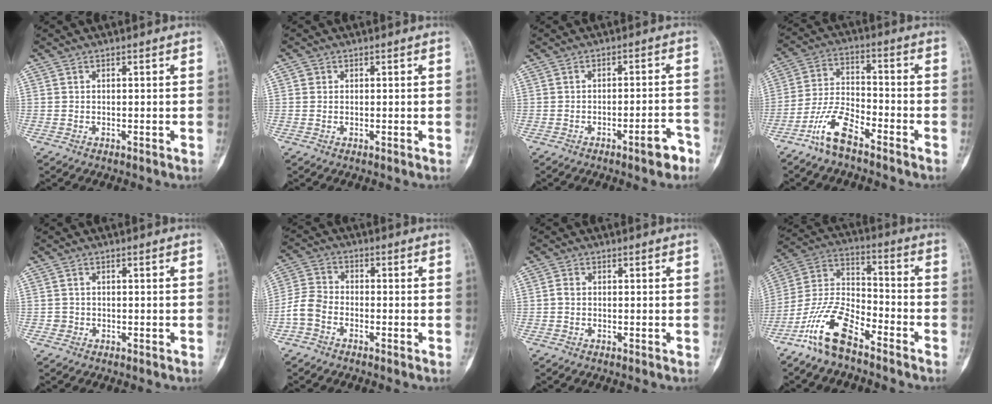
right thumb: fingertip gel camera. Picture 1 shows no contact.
{"total": 0.8, "force": [0.2, 0.8, 0.1], "torque": [0.004, 0.002, 0.003]}
{"total": 4.9, "force": [-3.1, 1.1, 3.6], "torque": [-0.045, 0.028, -0.041]}
{"total": 8.7, "force": [-6.1, 2.8, 5.4], "torque": [-0.118, 0.041, -0.126]}
{"total": 1.1, "force": [-0.3, 1.1, 0.0], "torque": [0.007, 0.007, -0.008]}
{"total": 5.2, "force": [-2.3, 3.6, 2.9], "torque": [-0.056, 0.017, -0.058]}
{"total": 1.1, "force": [-0.2, 0.9, 0.6], "torque": [-0.011, 0.002, -0.005]}
{"total": 12.7, "force": [-8.8, 4.7, 7.9], "torque": [-0.163, 0.062, -0.179]}